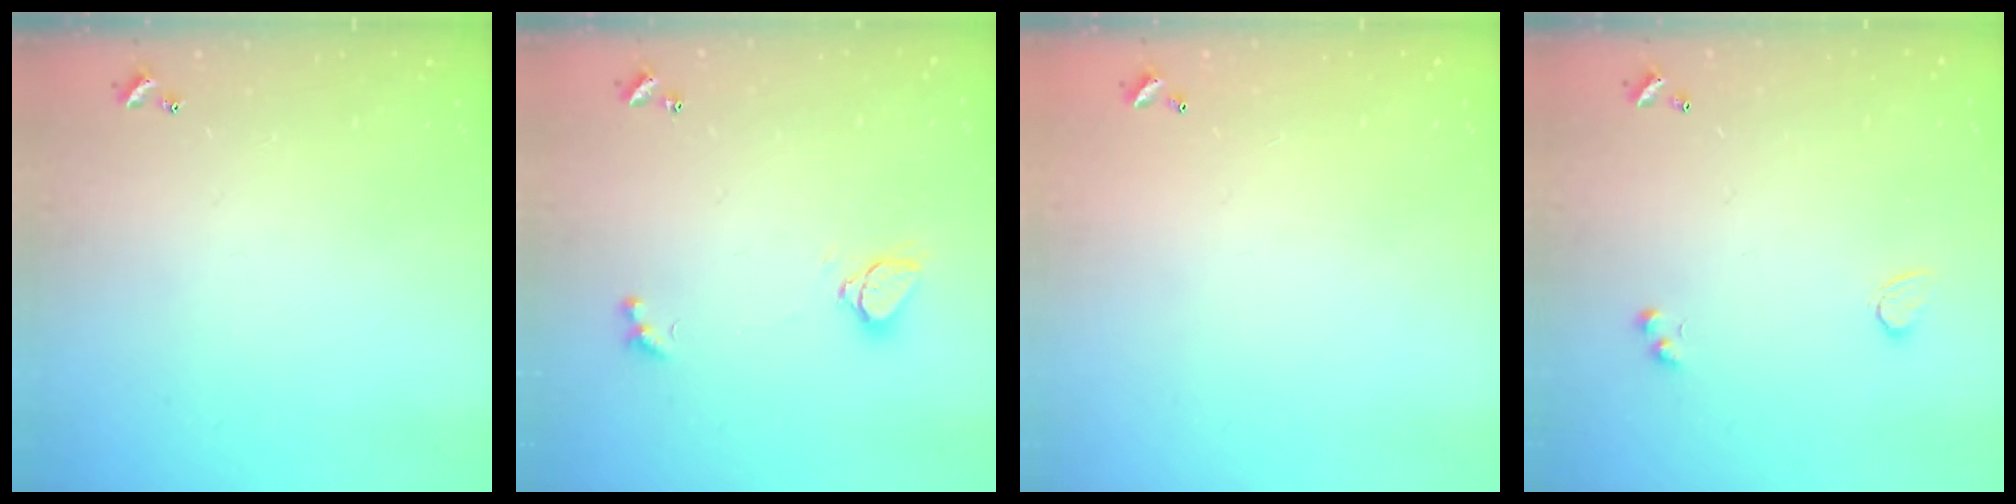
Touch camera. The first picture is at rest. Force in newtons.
{"total": 2.1, "press": 2.0, "slide": 0.5}
{"total": 2.9, "press": 2.9, "slide": 0.1}
{"total": 1.9, "press": 1.5, "slide": 1.1}